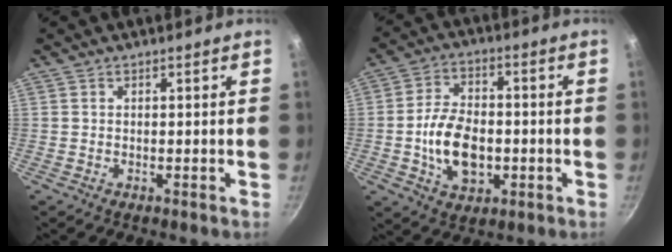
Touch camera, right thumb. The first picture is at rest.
{"total": 12.1, "force": [-2.1, 7.8, 9.1], "torque": [-0.145, 0.017, -0.036]}